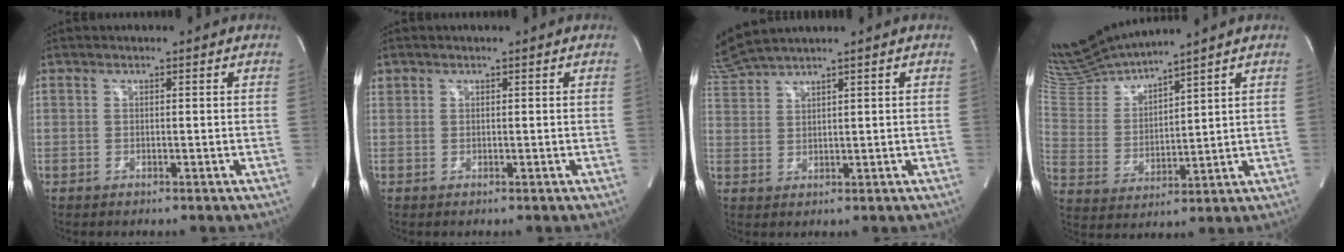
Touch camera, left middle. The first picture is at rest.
{"total": 0.6, "force": [0.5, 0.3, 0.0], "torque": [-0.002, 0.010, 0.010]}
{"total": 5.4, "force": [4.9, -1.4, 1.7], "torque": [-0.060, 0.013, 0.110]}
{"total": 10.5, "force": [10.2, -1.5, 2.2], "torque": [-0.072, 0.003, 0.222]}